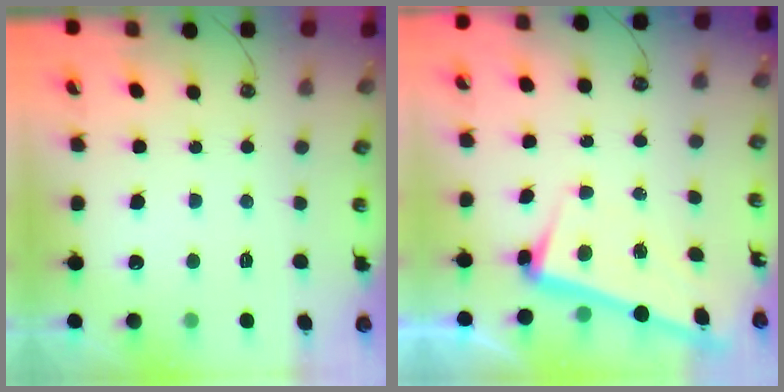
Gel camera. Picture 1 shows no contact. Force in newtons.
{"total": 3.5, "press": 3.3, "slide": 1.1}